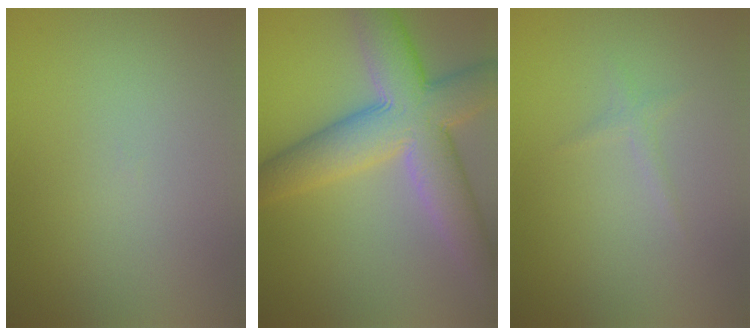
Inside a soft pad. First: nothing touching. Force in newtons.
{"total": 9.9, "press": 9.9, "slide": 0.6}
{"total": 0.8, "press": 0.8, "slide": 0.0}